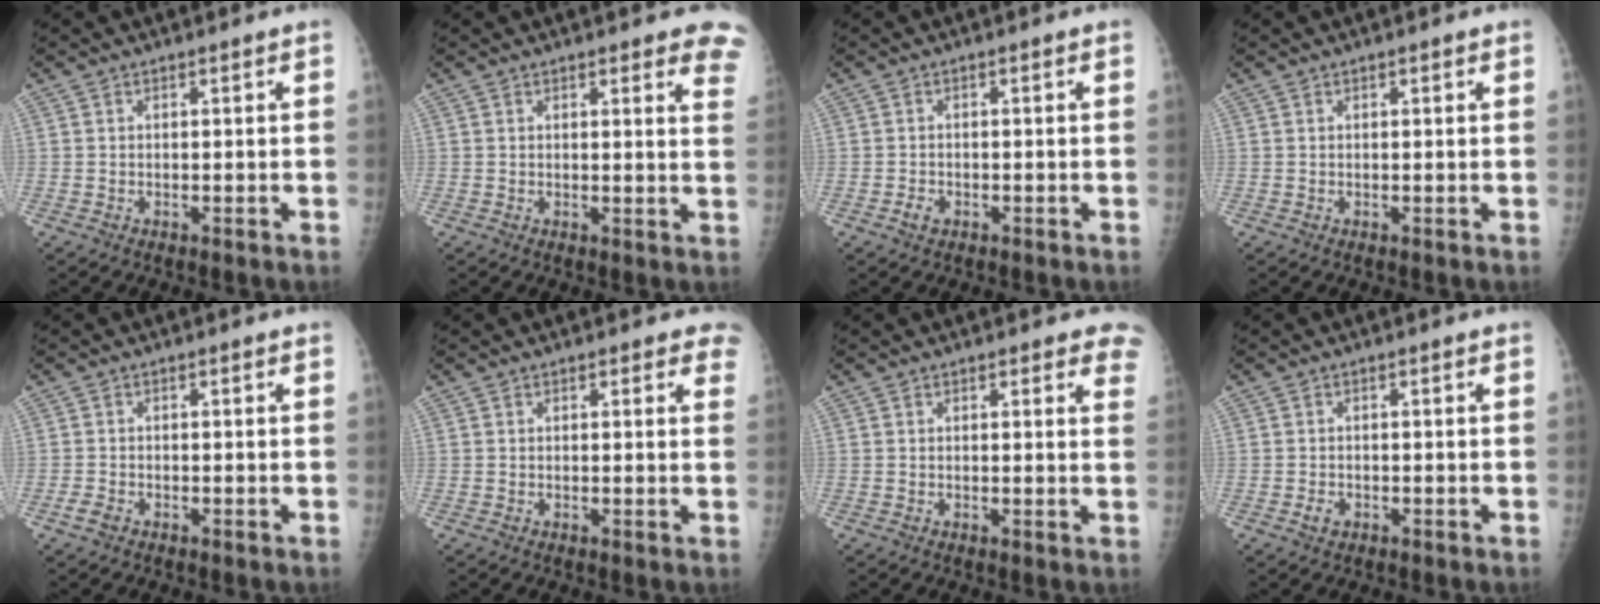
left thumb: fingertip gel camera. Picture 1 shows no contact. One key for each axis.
{"total": 7.6, "fx": 5.8, "fy": 2.1, "fz": 4.5, "tx": -0.022, "ty": -0.022, "tz": 0.046}
{"total": 1.5, "fx": -0.9, "fy": 1.0, "fz": 0.6, "tx": -0.010, "ty": 0.003, "tz": -0.015}
{"total": 0.7, "fx": 0.4, "fy": 0.3, "fz": 0.5, "tx": -0.006, "ty": 0.001, "tz": 0.004}
{"total": 1.6, "fx": -1.1, "fy": 1.0, "fz": 0.7, "tx": -0.015, "ty": 0.002, "tz": -0.021}
{"total": 3.2, "fx": 2.3, "fy": 1.6, "fz": 1.6, "tx": 0.014, "ty": -0.004, "tz": 0.013}
{"total": 4.8, "fx": 3.5, "fy": 1.9, "fz": 2.6, "tx": 0.003, "ty": -0.009, "tz": 0.023}
{"total": 1.5, "fx": -0.8, "fy": 1.1, "fz": 0.6, "tx": -0.009, "ty": 0.003, "tz": -0.013}